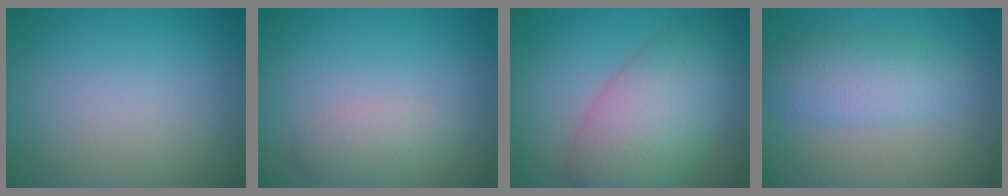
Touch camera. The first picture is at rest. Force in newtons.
{"total": 1.7, "press": 1.7, "slide": 0.1}
{"total": 8.1, "press": 8.1, "slide": 0.4}
{"total": 4.2, "press": 4.2, "slide": 0.2}